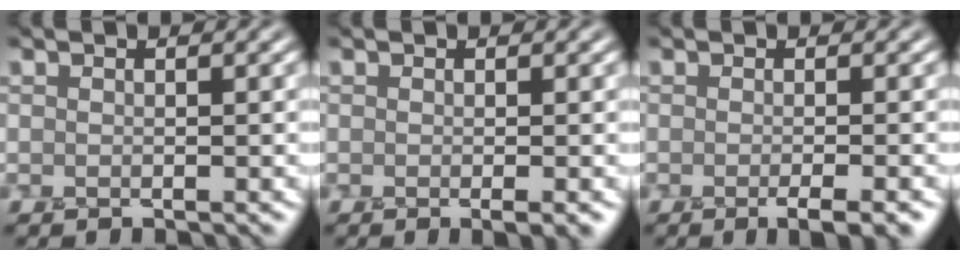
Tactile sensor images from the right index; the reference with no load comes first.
{"total": 1.5, "force": [-0.6, 0.3, 1.3], "torque": [-0.007, -0.007, -0.010]}
{"total": 2.9, "force": [-1.5, 0.6, 2.4], "torque": [-0.019, -0.013, -0.022]}